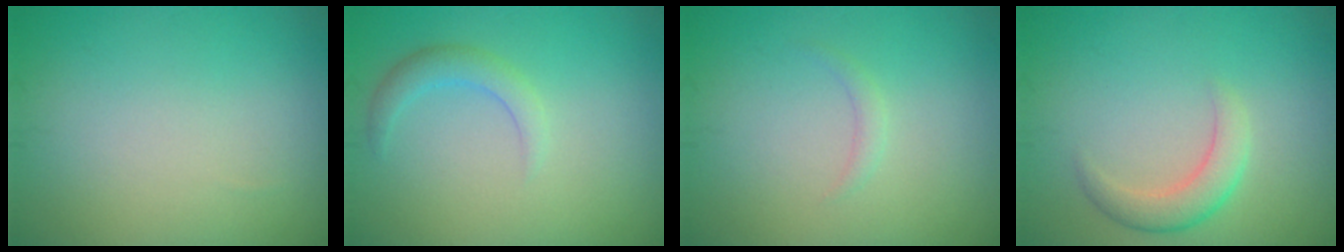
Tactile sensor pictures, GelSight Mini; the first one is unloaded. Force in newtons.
{"total": 2.0, "press": 2.0, "slide": 0.1}
{"total": 0.8, "press": 0.8, "slide": 0.0}
{"total": 2.6, "press": 2.6, "slide": 0.0}